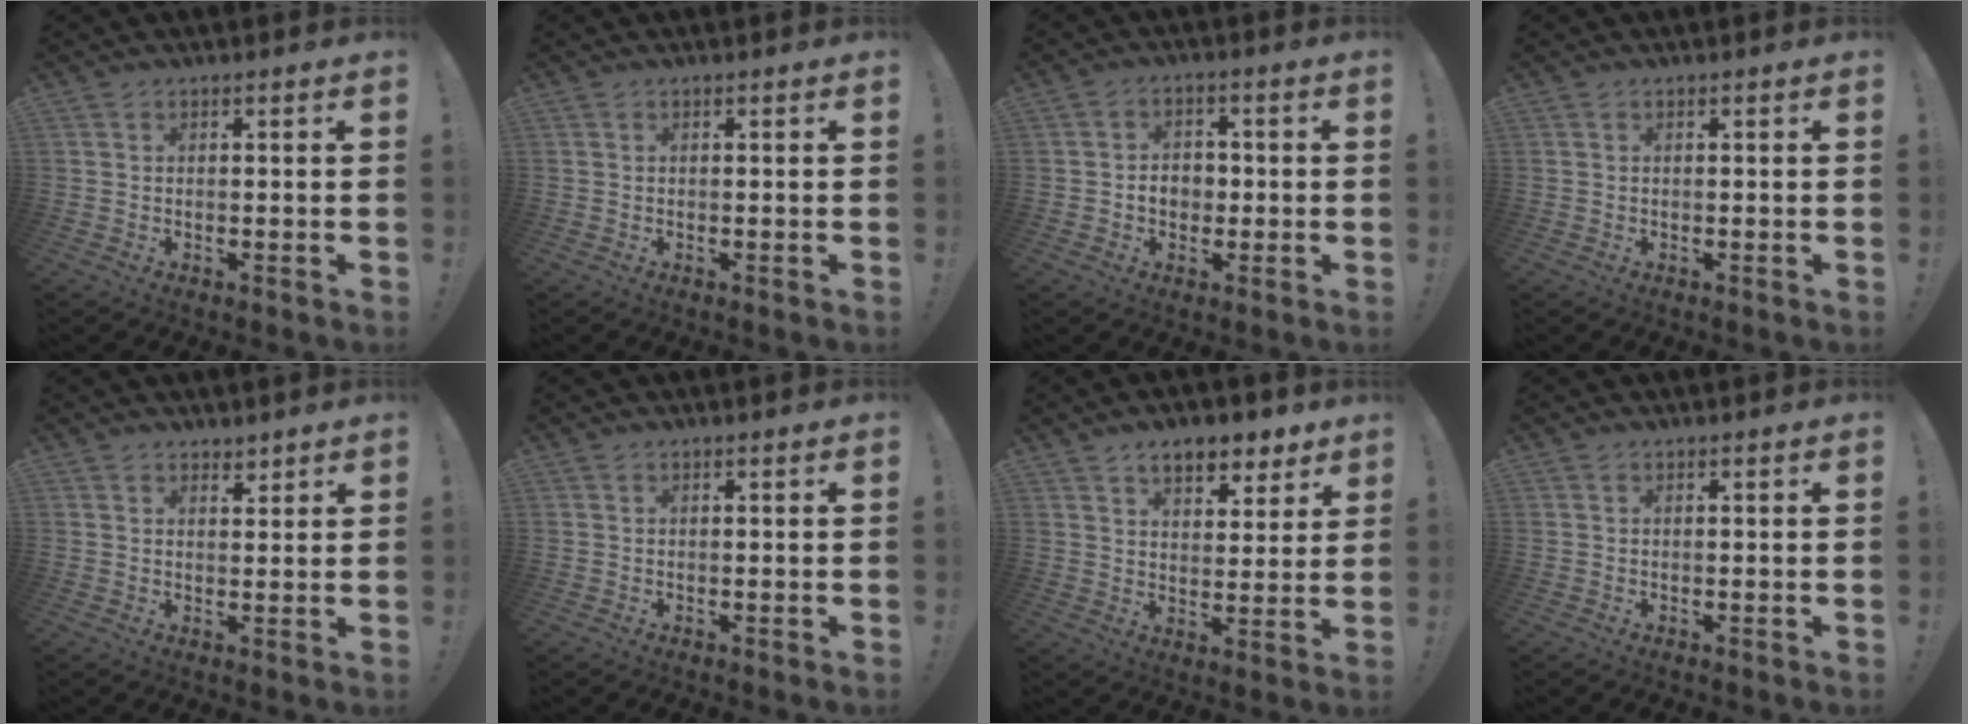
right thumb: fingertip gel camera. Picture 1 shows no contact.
{"total": 0.0}
{"total": 5.4, "force": [-1.0, 4.4, 3.0], "torque": [-0.035, 0.004, -0.020]}
{"total": 0.0}
{"total": 2.4, "force": [2.1, 1.2, 0.3], "torque": [0.010, -0.016, 0.035]}
{"total": 0.0}
{"total": 8.9, "force": [6.2, 4.6, 4.5], "torque": [-0.052, -0.033, 0.110]}
{"total": 0.0}